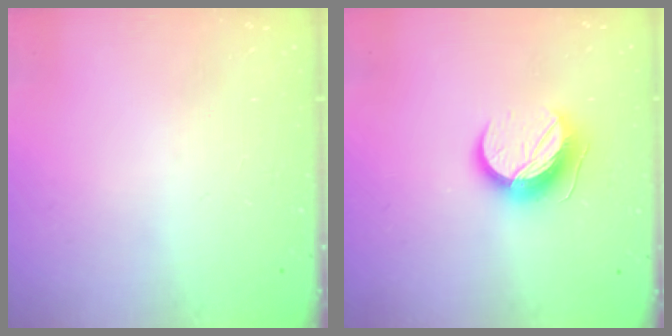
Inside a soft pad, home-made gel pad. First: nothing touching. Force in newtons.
{"total": 12.2, "press": 12.2, "slide": 0.4}